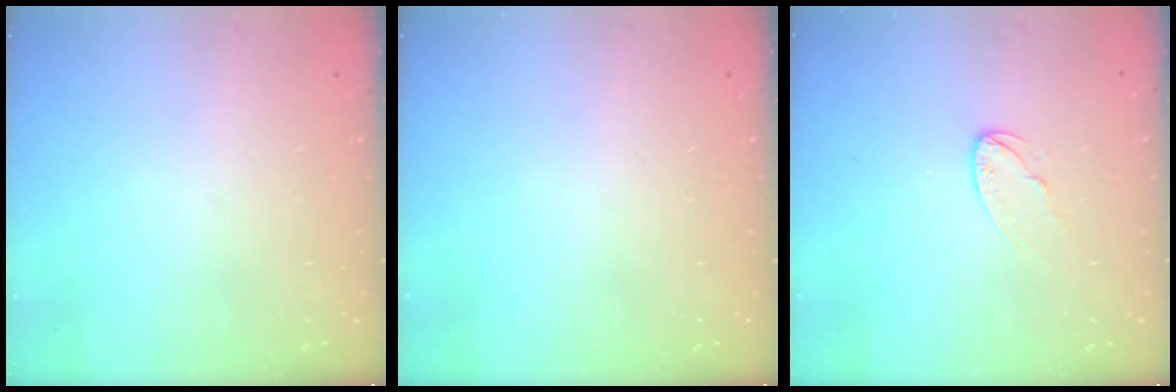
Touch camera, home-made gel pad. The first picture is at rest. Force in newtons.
{"total": 0.0}
{"total": 5.2, "press": 5.2, "slide": 0.4}